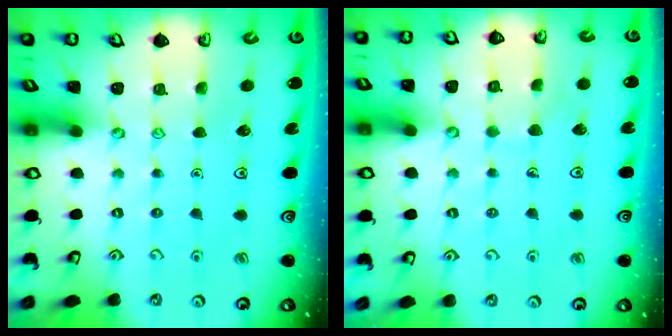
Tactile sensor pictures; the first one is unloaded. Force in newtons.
{"total": 5.2, "press": 5.2, "slide": 0.3}